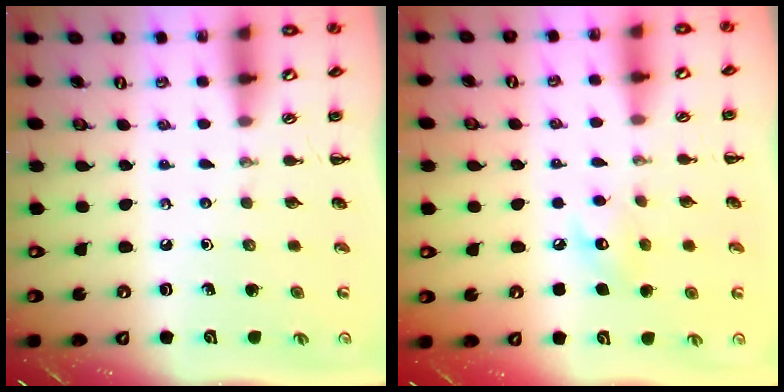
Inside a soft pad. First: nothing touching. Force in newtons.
{"total": 7.8, "press": 7.7, "slide": 1.4}